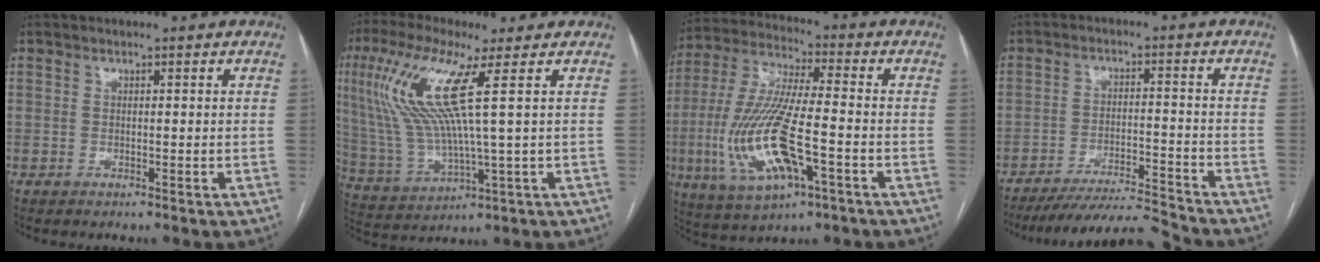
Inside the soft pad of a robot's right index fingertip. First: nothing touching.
{"total": 13.4, "force": [4.4, 0.8, 12.6], "torque": [-0.296, 0.005, 0.089]}
{"total": 17.2, "force": [-5.0, 4.0, 16.0], "torque": [-0.348, -0.013, -0.084]}
{"total": 9.9, "force": [-9.6, -1.3, 1.5], "torque": [-0.021, 0.005, -0.171]}